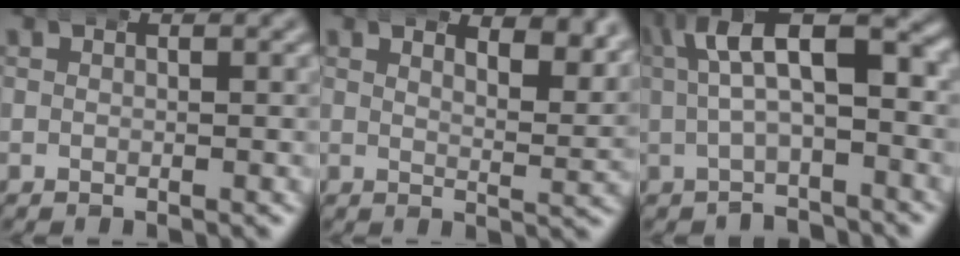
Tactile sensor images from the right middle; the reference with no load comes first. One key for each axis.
{"total": 4.4, "fx": 3.1, "fy": 1.2, "fz": 2.9, "tx": -0.040, "ty": -0.008, "tz": 0.048}
{"total": 8.6, "fx": 0.1, "fy": 4.9, "fz": 7.0, "tx": -0.103, "ty": 0.007, "tz": -0.006}